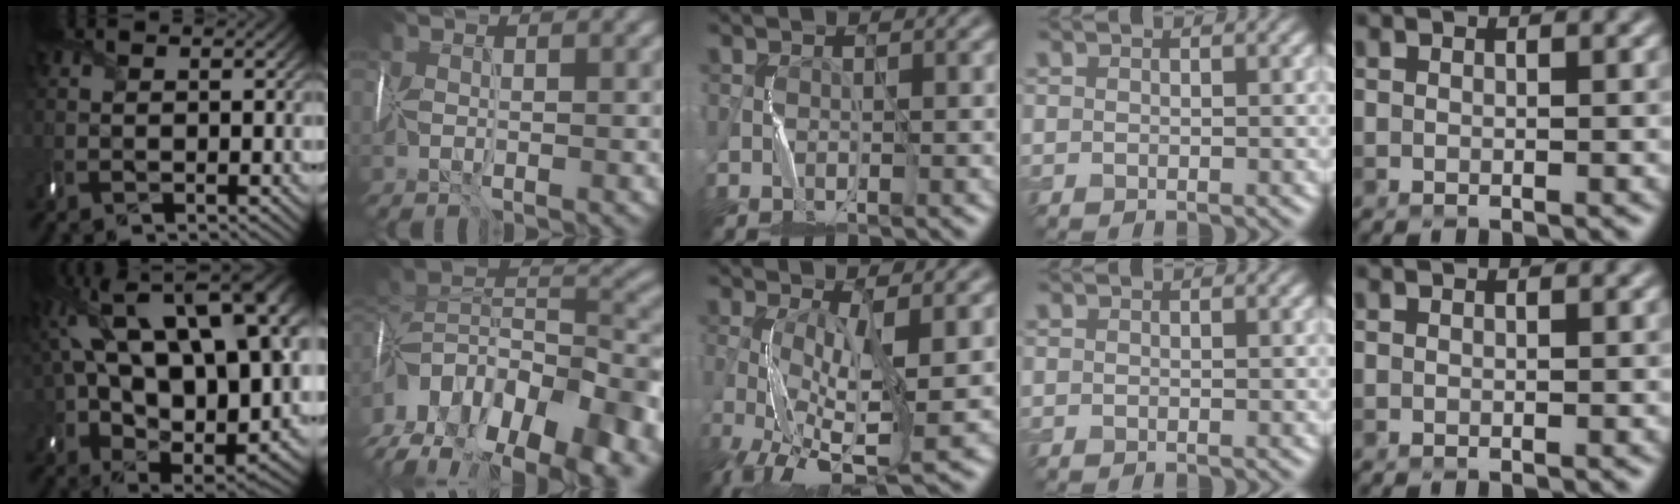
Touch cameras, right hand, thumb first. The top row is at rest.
{"thumb": {"total": 22.1, "force": [5.8, 12.8, 17.1], "torque": [-0.315, 0.010, 0.139]}, "index": {"total": 15.1, "force": [-6.5, 8.2, 10.9], "torque": [-0.196, 0.012, -0.094]}, "middle": {"total": 6.5, "force": [-2.1, 1.4, 5.9], "torque": [-0.120, -0.009, -0.042]}}